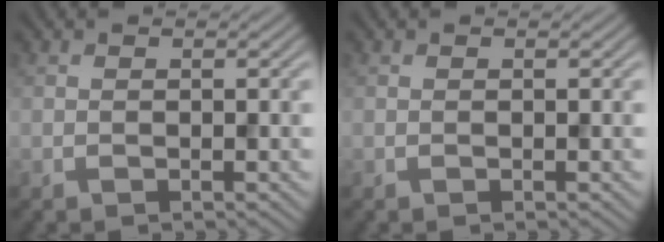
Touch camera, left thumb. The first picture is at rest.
{"total": 0.0}